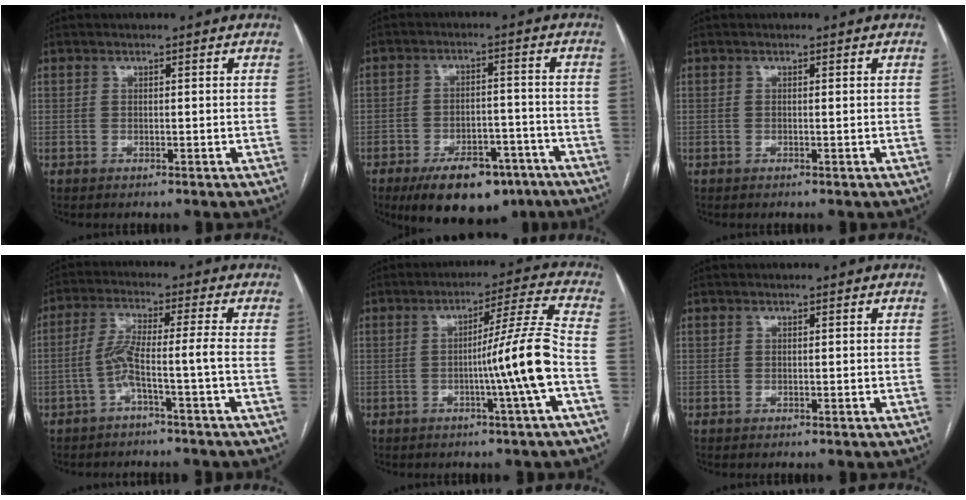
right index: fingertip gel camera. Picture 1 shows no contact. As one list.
[{"total": 12.6, "force": [-8.4, 6.1, 7.0], "torque": [-0.096, 0.007, -0.126]}, {"total": 0.0}, {"total": 5.2, "force": [-2.2, -0.9, 4.6], "torque": [-0.095, 0.020, -0.042]}, {"total": 10.0, "force": [-2.5, -2.3, 9.5], "torque": [-0.144, 0.004, -0.040]}, {"total": 0.0}]